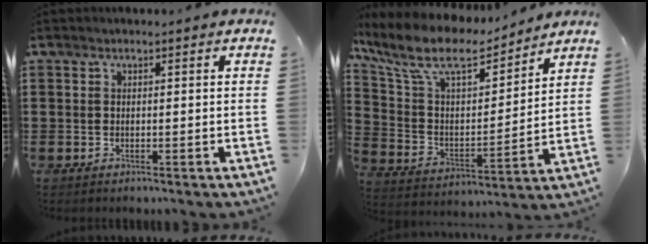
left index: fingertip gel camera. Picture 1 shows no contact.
{"total": 11.1, "force": [8.7, 3.5, 5.9], "torque": [-0.153, -0.045, 0.148]}